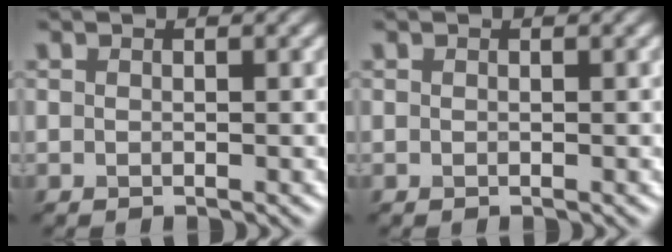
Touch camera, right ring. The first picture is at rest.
{"total": 0.0}